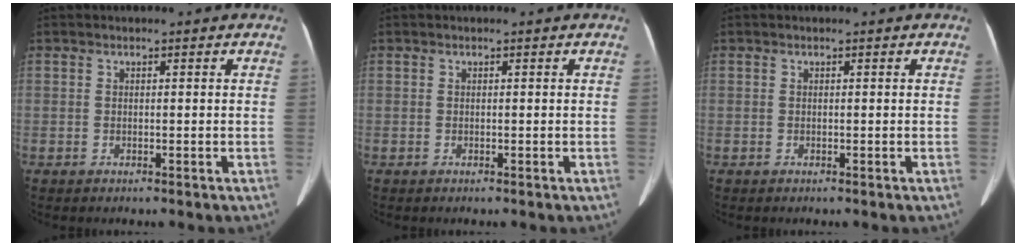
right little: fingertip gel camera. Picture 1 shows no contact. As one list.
[{"total": 0.0}, {"total": 0.0}]